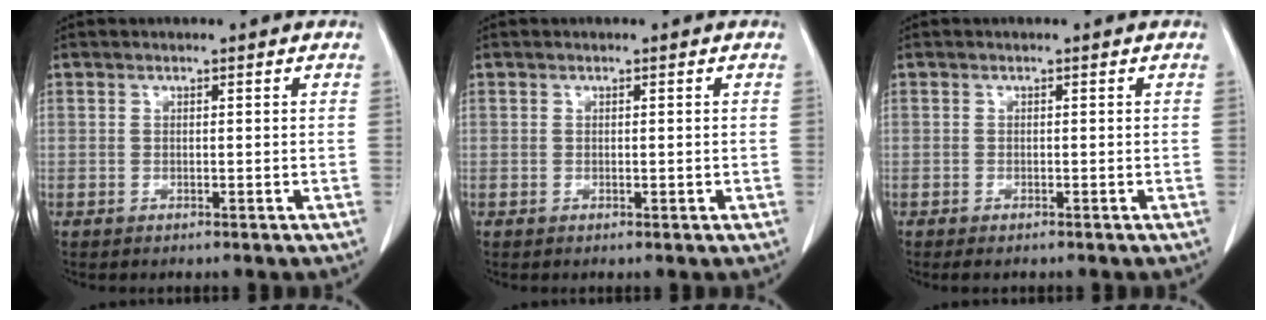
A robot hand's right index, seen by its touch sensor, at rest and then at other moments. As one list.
[{"total": 0.6, "force": [-0.1, 0.2, 0.5], "torque": [-0.010, -0.002, -0.001]}, {"total": 1.0, "force": [-0.8, 0.2, 0.5], "torque": [-0.012, -0.003, -0.009]}]